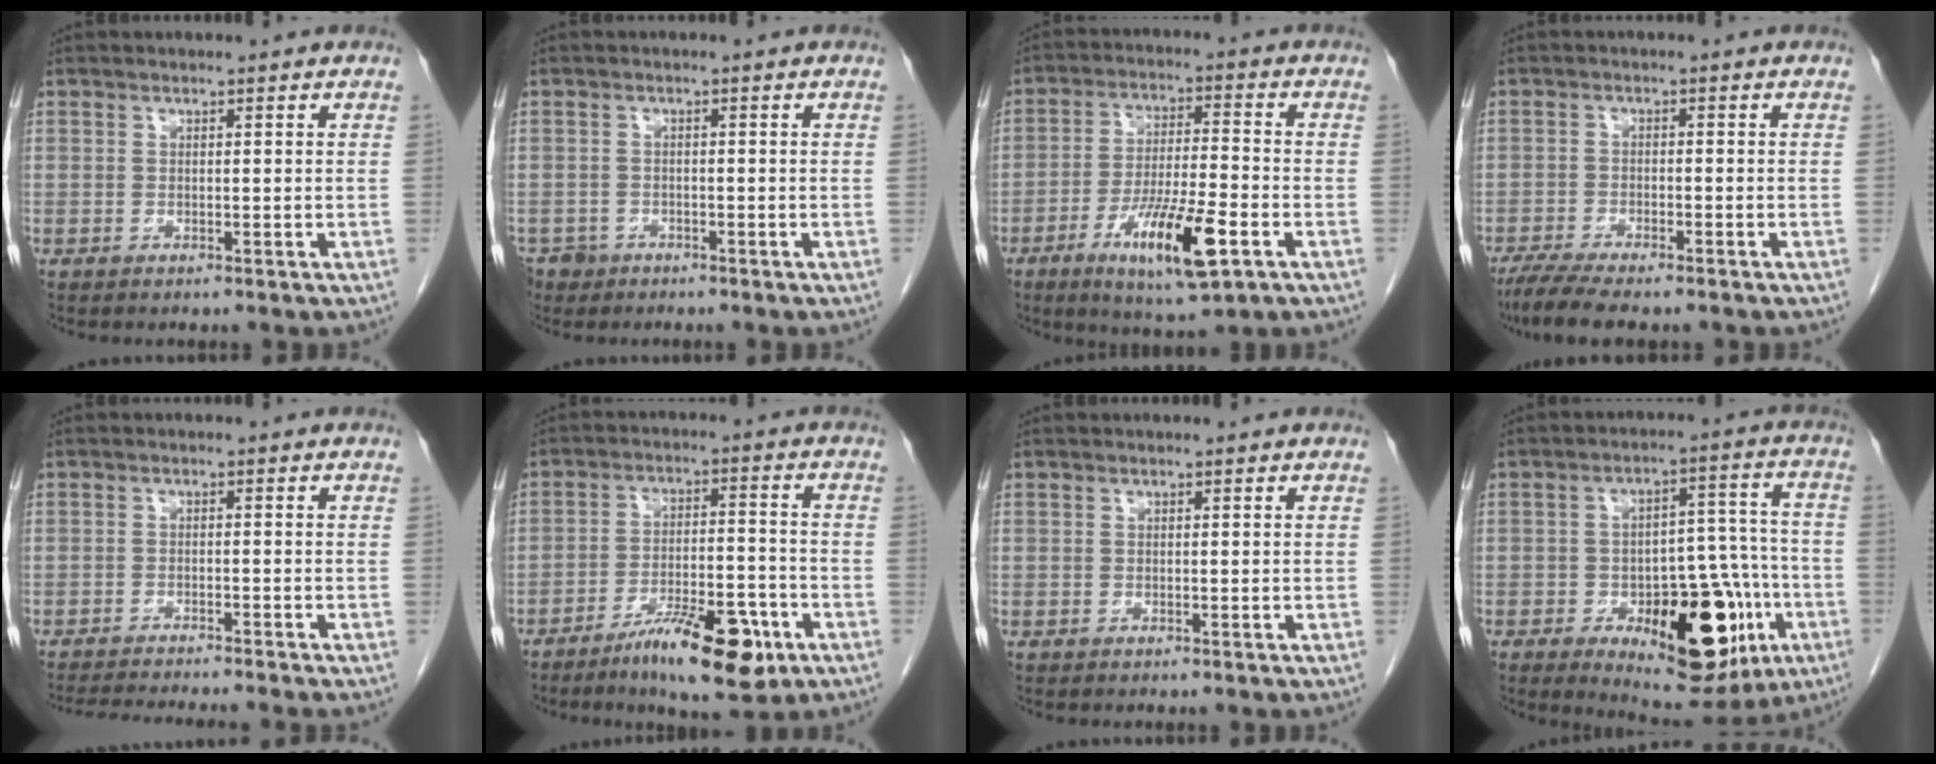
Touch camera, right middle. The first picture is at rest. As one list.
[{"total": 3.5, "force": [-2.5, 2.4, 0.3], "torque": [-0.005, 0.003, -0.041]}, {"total": 12.4, "force": [-5.6, 1.8, 10.8], "torque": [-0.197, -0.017, -0.093]}, {"total": 8.5, "force": [-7.0, 1.6, 4.6], "torque": [-0.076, -0.016, -0.113]}, {"total": 9.5, "force": [-8.7, -0.4, 3.6], "torque": [-0.043, -0.013, -0.132]}, {"total": 12.0, "force": [-7.1, 2.8, 9.2], "torque": [-0.146, -0.004, -0.108]}, {"total": 0.0}, {"total": 19.4, "force": [-7.5, 7.9, 16.1], "torque": [-0.191, 0.021, -0.089]}]